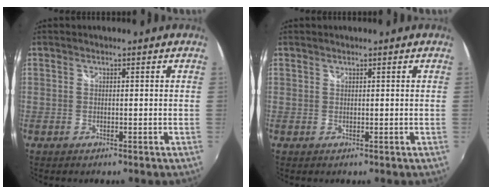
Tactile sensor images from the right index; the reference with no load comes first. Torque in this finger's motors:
{"motor_torque": [-0.25, -0.05, -0.07, -0.01]}